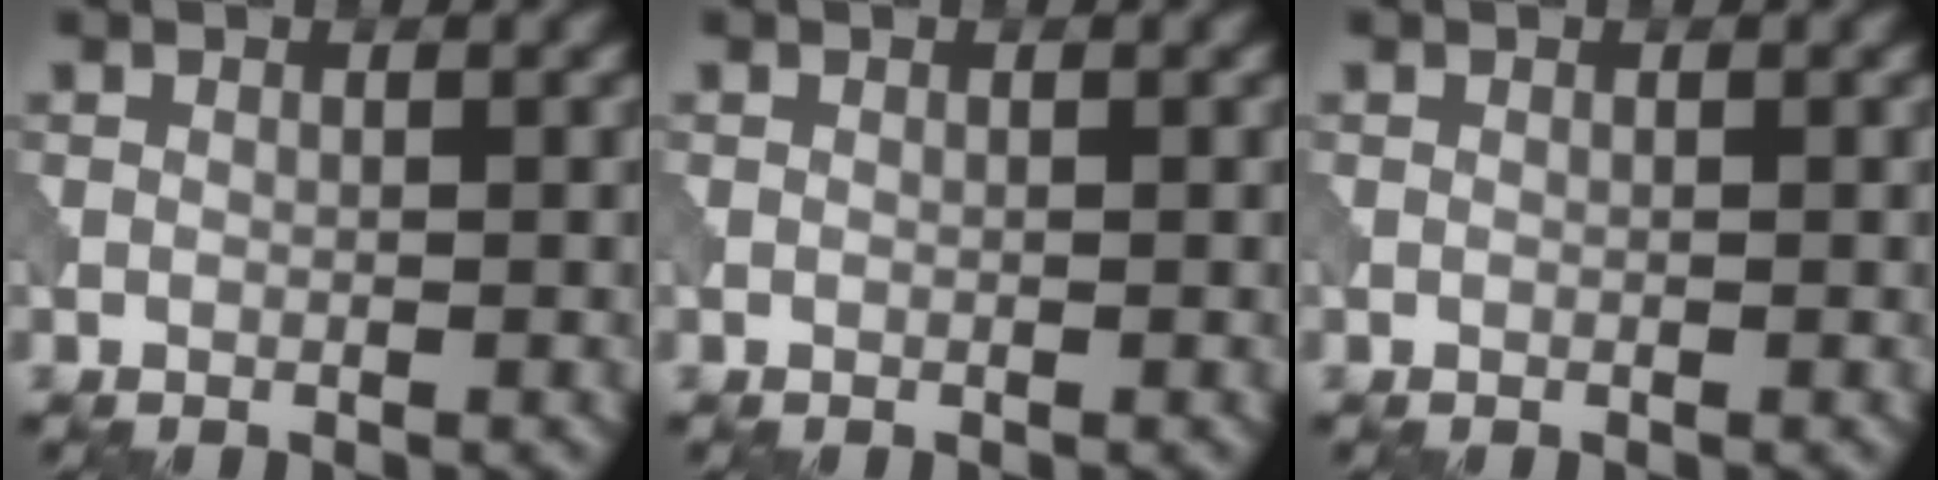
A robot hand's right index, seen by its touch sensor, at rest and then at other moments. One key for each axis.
{"total": 0.0}
{"total": 0.0}